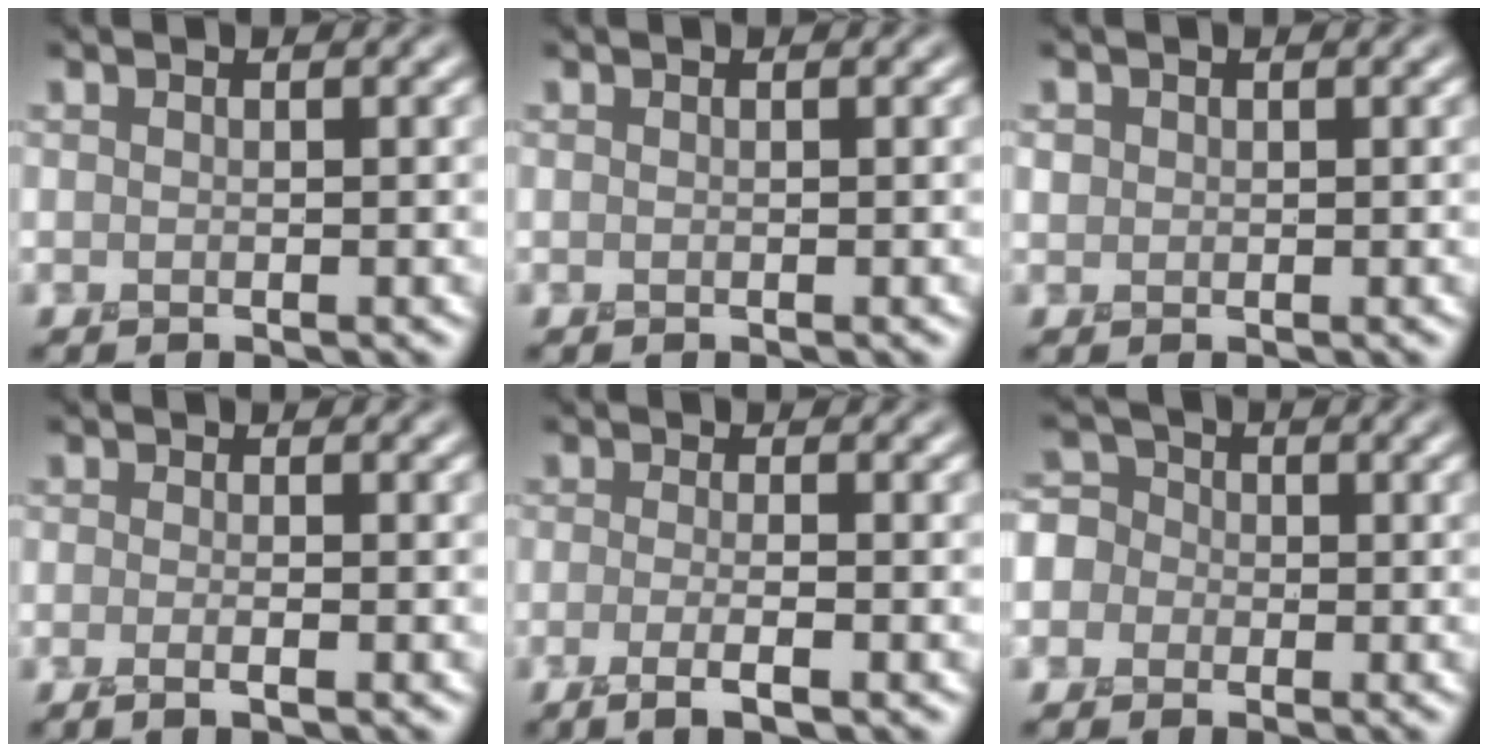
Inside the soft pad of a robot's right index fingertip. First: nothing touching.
{"total": 0.0}
{"total": 0.8, "force": [0.1, 0.7, -0.2], "torque": [0.002, 0.004, 0.003]}
{"total": 1.4, "force": [-0.4, 0.5, 1.2], "torque": [-0.008, -0.002, -0.014]}
{"total": 2.3, "force": [-1.1, 0.5, 2.0], "torque": [-0.037, -0.001, -0.027]}
{"total": 3.3, "force": [-1.0, 3.1, 0.4], "torque": [0.000, 0.019, -0.030]}